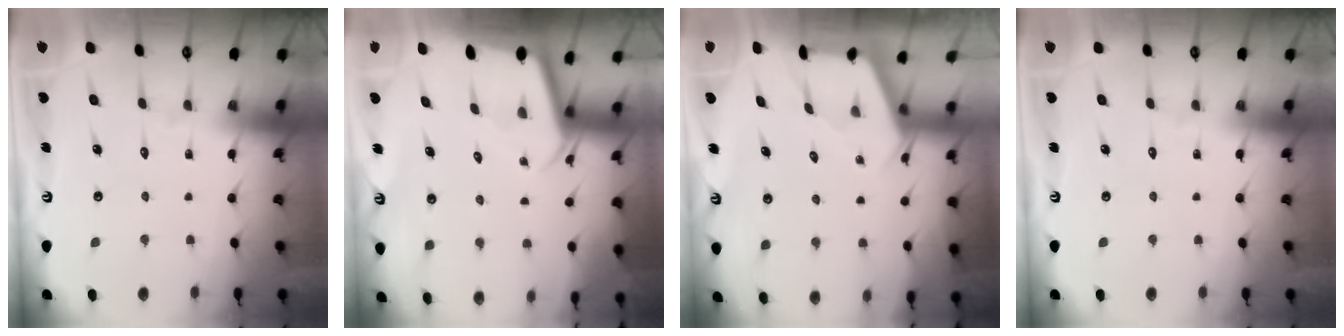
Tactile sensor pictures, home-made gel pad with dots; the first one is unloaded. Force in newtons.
{"total": 2.3, "press": 2.3, "slide": 0.1}
{"total": 2.4, "press": 2.3, "slide": 0.3}
{"total": 0.0}